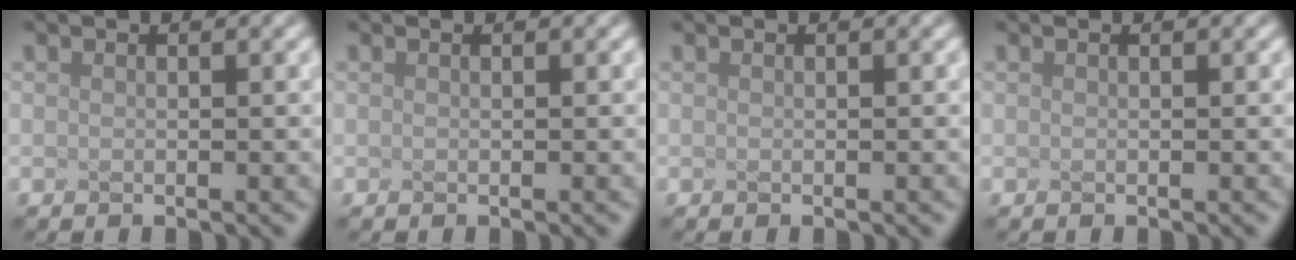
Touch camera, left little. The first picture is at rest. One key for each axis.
{"total": 0.0}
{"total": 0.0}
{"total": 0.0}